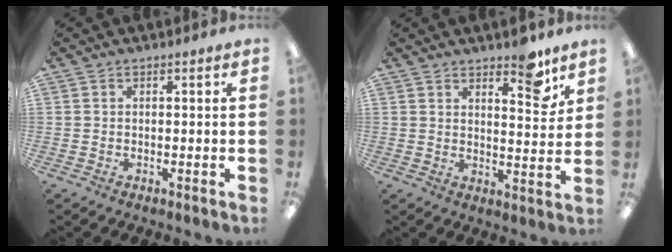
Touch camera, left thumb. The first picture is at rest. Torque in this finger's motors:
{"motor_torque": [0.71, 0.37, 0.66, -0.44, 0.06]}